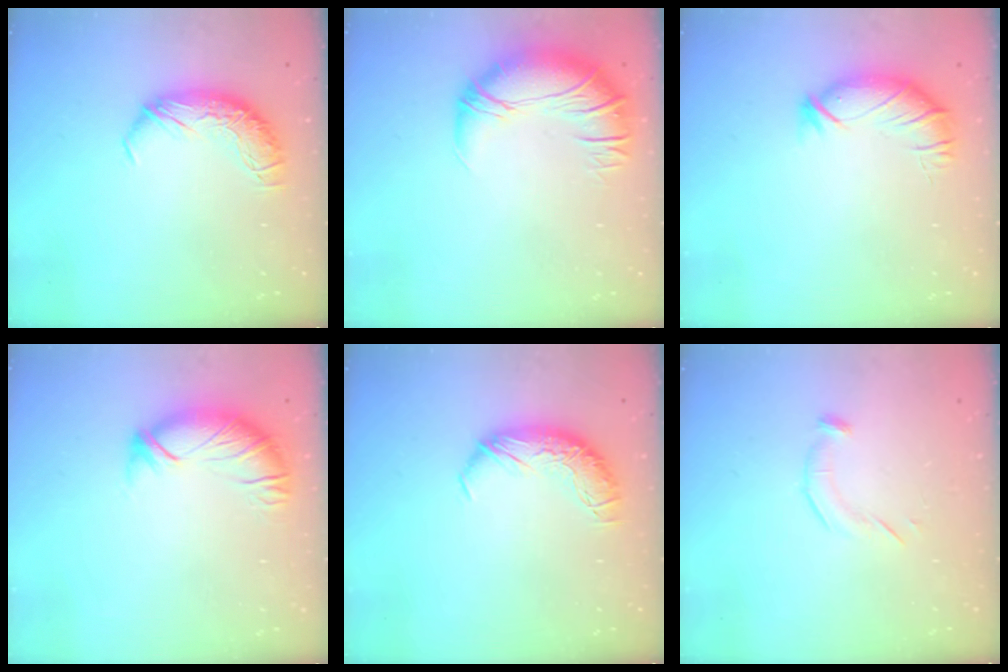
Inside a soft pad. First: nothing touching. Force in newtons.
{"total": 3.1, "press": 1.2, "slide": 2.9}
{"total": 3.2, "press": 2.5, "slide": 1.9}
{"total": 2.3, "press": 1.8, "slide": 1.4}
{"total": 0.0}
{"total": 5.4, "press": 5.4, "slide": 0.7}